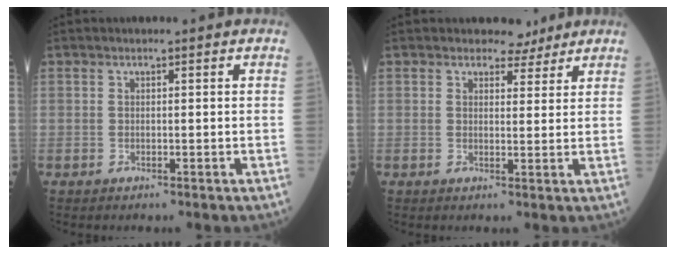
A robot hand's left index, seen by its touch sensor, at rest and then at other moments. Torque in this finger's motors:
{"motor_torque": [0.40, -0.24, 0.11, -0.01]}